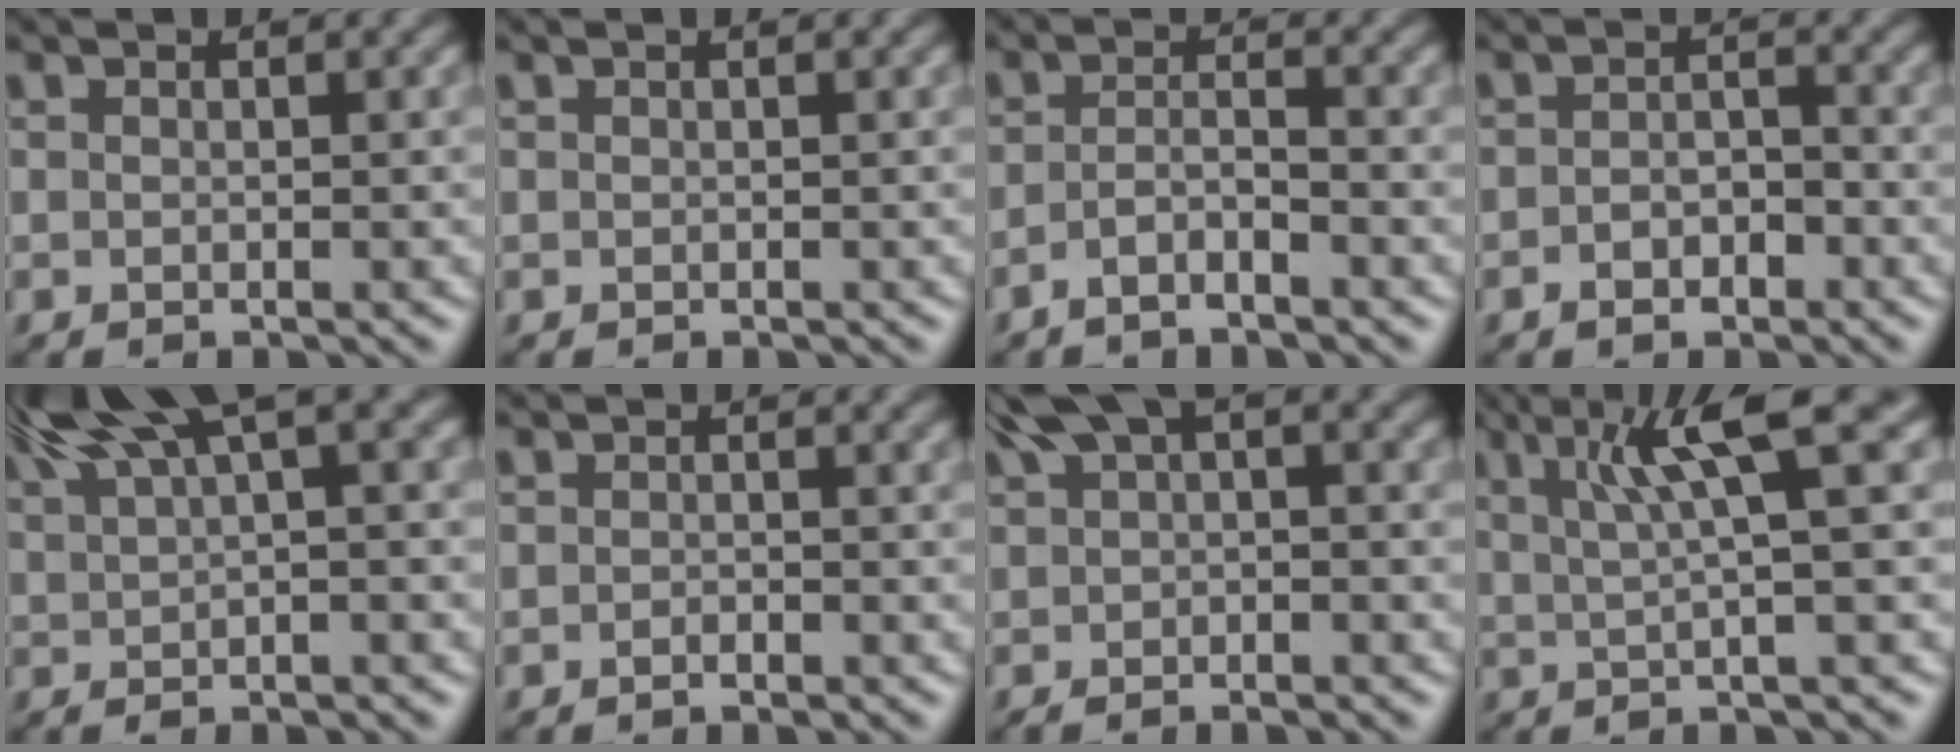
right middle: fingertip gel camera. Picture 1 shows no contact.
{"total": 0.0}
{"total": 1.9, "force": [-1.2, 0.4, 1.4], "torque": [-0.030, 0.006, -0.030]}
{"total": 1.9, "force": [-1.1, 1.1, 1.1], "torque": [-0.021, 0.004, -0.020]}
{"total": 8.9, "force": [4.3, 2.3, 7.5], "torque": [-0.120, 0.025, 0.078]}
{"total": 0.8, "force": [-0.6, 0.3, 0.4], "torque": [-0.008, 0.001, -0.010]}
{"total": 4.4, "force": [1.0, 1.6, 3.9], "torque": [-0.069, 0.003, 0.011]}
{"total": 6.4, "force": [2.3, 0.7, 5.9], "torque": [-0.090, 0.010, 0.039]}